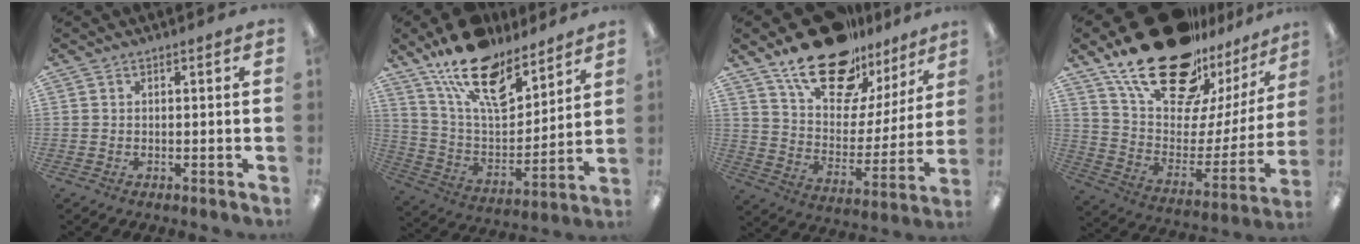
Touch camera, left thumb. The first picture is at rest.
{"total": 20.2, "force": [14.3, 9.1, 10.9], "torque": [-0.194, -0.084, 0.255]}
{"total": 21.5, "force": [16.0, 10.2, 10.2], "torque": [-0.173, -0.103, 0.281]}
{"total": 29.3, "force": [20.2, 14.0, 15.9], "torque": [-0.258, -0.113, 0.372]}